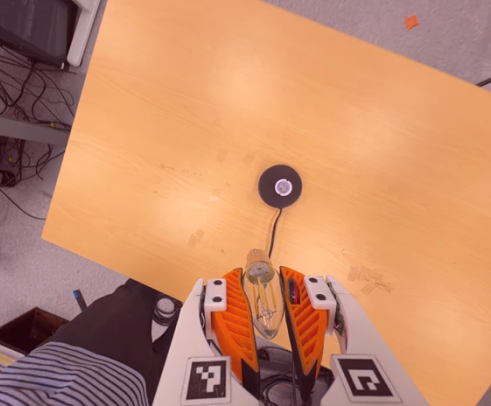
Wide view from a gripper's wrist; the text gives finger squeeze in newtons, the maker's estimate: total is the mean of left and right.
{"total": 21.4, "left": 24.8, "right": 18.0}